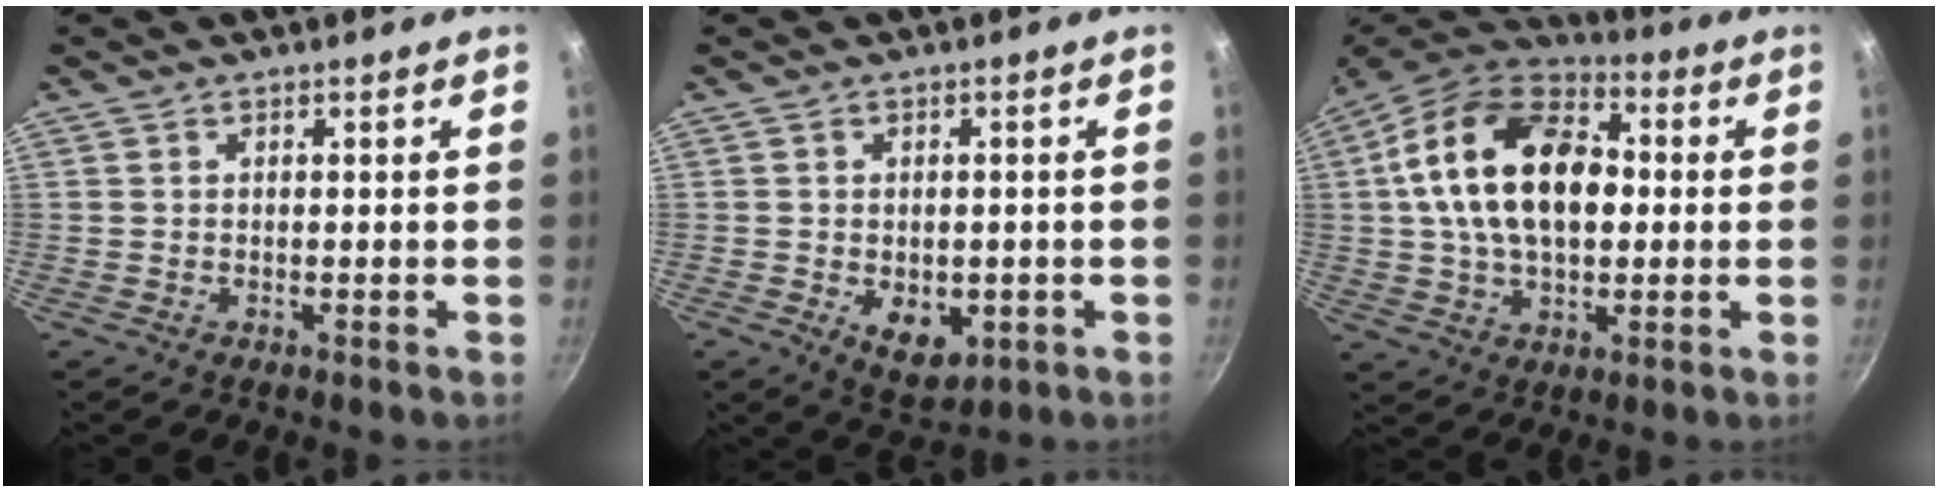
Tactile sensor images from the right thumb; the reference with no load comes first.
{"total": 7.2, "force": [-1.7, 4.6, 5.2], "torque": [-0.055, -0.006, -0.011]}
{"total": 21.4, "force": [2.3, 13.5, 16.5], "torque": [-0.261, 0.024, 0.025]}